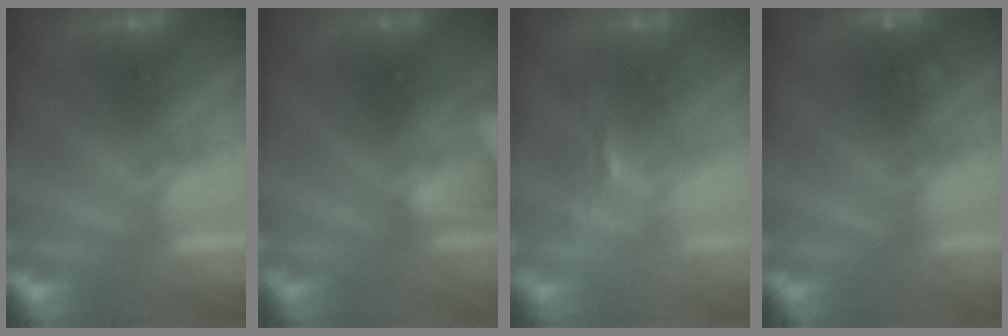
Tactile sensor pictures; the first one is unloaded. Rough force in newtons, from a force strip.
{"total": 8.0}
{"total": 2.5}
{"total": 2.6}